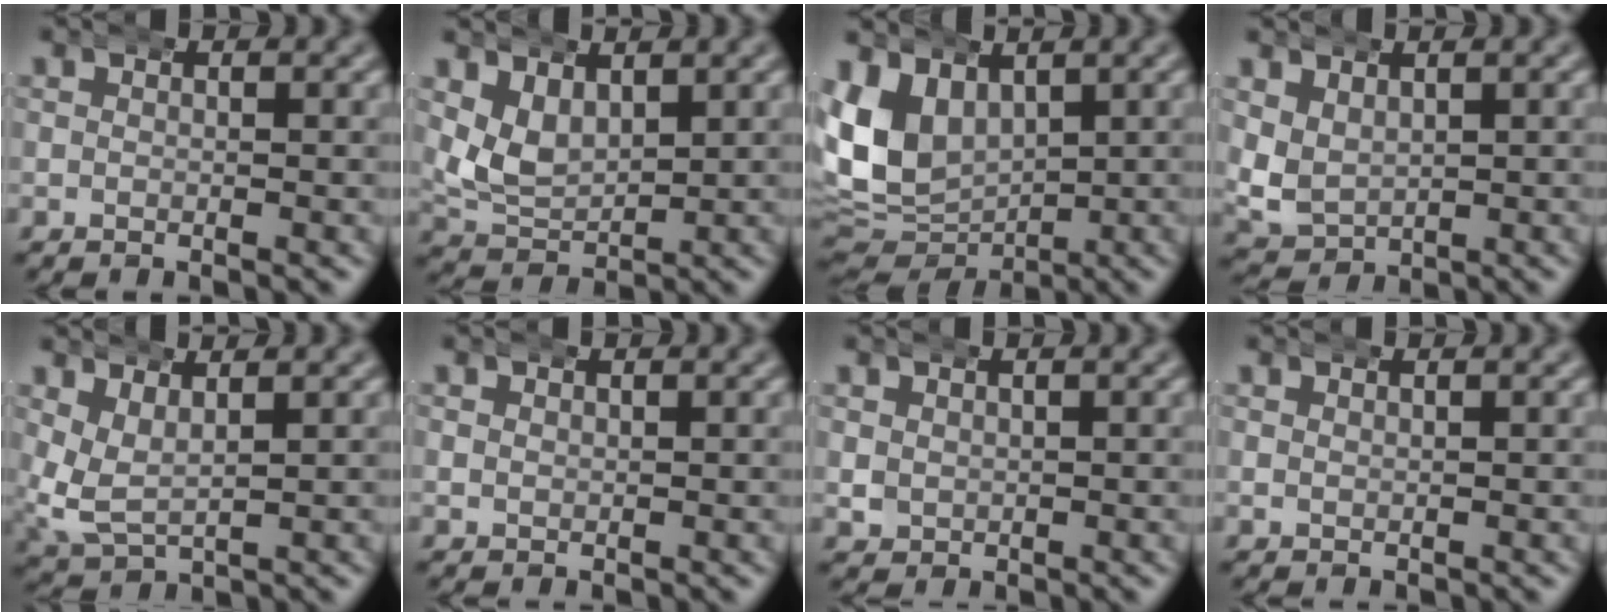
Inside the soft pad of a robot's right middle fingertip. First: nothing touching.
{"total": 4.9, "force": [2.0, 3.7, 2.5], "torque": [-0.078, -0.020, 0.044]}
{"total": 11.0, "force": [1.0, 9.2, 6.0], "torque": [-0.153, -0.031, 0.032]}
{"total": 4.1, "force": [1.0, 3.4, 2.0], "torque": [-0.075, -0.029, 0.034]}
{"total": 4.4, "force": [1.5, 3.3, 2.6], "torque": [-0.088, -0.024, 0.040]}
{"total": 0.8, "force": [0.6, 0.5, 0.1], "torque": [-0.010, -0.006, 0.016]}
{"total": 1.3, "force": [0.6, 1.1, 0.3], "torque": [-0.024, -0.010, 0.020]}
{"total": 0.6, "force": [0.6, 0.1, 0.1], "torque": [-0.003, -0.003, 0.016]}